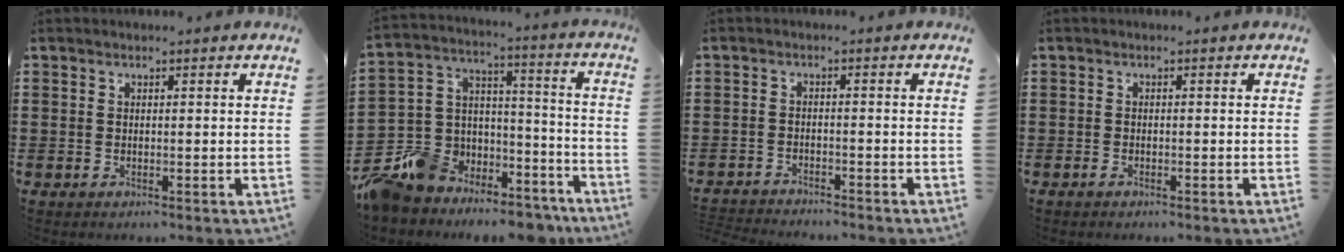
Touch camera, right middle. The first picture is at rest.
{"total": 9.3, "force": [-7.7, 5.2, 0.0], "torque": [-0.036, 0.009, -0.148]}
{"total": 2.6, "force": [-2.6, 0.2, -0.2], "torque": [-0.003, 0.000, -0.056]}
{"total": 0.6, "force": [-0.5, 0.1, 0.3], "torque": [-0.008, -0.004, -0.009]}